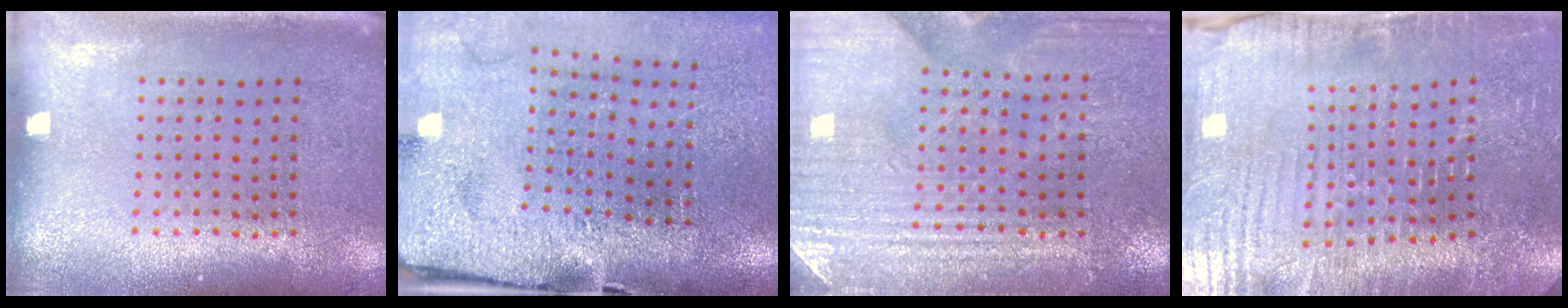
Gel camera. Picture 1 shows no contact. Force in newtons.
{"total": 3.6, "press": 3.0, "slide": 1.9}
{"total": 3.1, "press": 3.1, "slide": 0.6}
{"total": 4.2, "press": 4.2, "slide": 0.4}